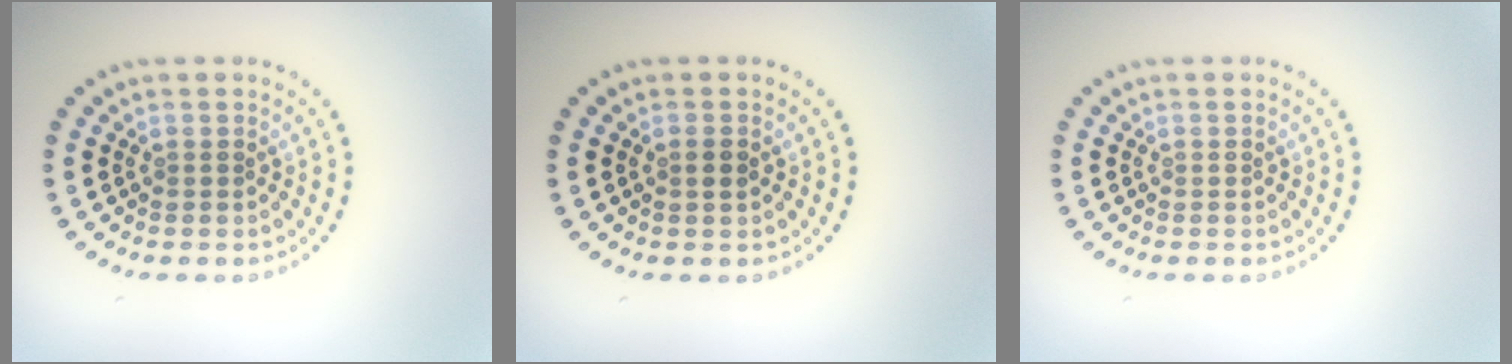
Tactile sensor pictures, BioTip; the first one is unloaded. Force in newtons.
{"total": 0.9, "press": 0.8, "slide": 0.3}
{"total": 0.0}